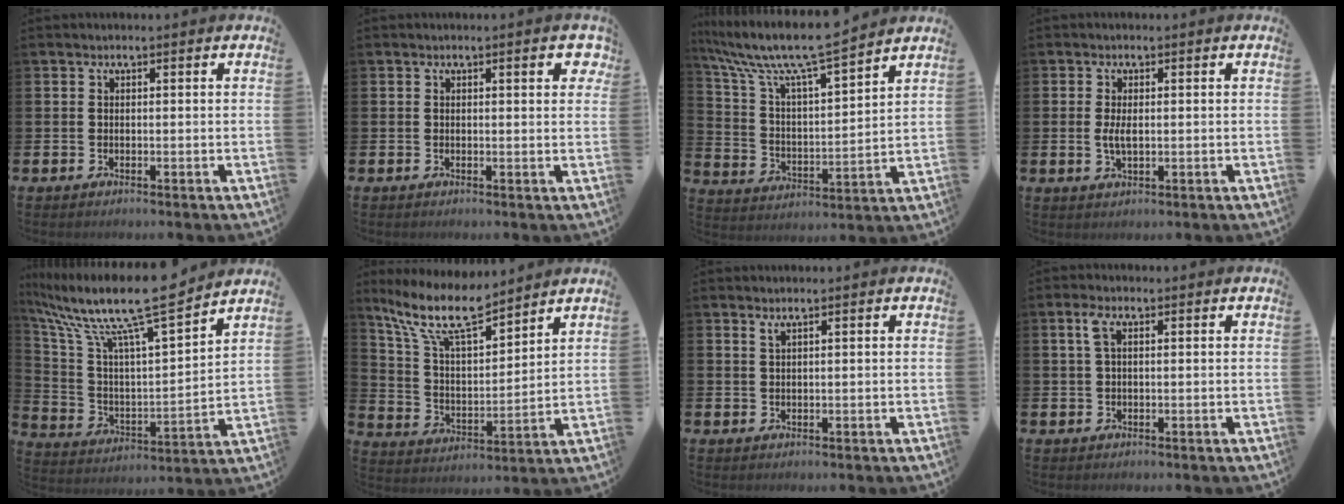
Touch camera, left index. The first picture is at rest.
{"total": 2.9, "force": [1.1, 0.8, 2.5], "torque": [-0.034, 0.003, 0.011]}
{"total": 11.0, "force": [9.8, 0.8, 4.9], "torque": [-0.127, -0.060, 0.163]}
{"total": 2.5, "force": [0.1, 1.0, 2.2], "torque": [-0.040, 0.001, 0.001]}
{"total": 12.5, "force": [10.3, 1.4, 7.0], "torque": [-0.167, -0.066, 0.172]}
{"total": 11.2, "force": [9.4, 2.6, 5.6], "torque": [-0.144, -0.041, 0.169]}
{"total": 0.9, "force": [0.8, 0.0, 0.5], "torque": [-0.016, 0.003, 0.016]}
{"total": 2.5, "force": [1.0, 1.0, 2.0], "torque": [-0.044, 0.007, 0.015]}